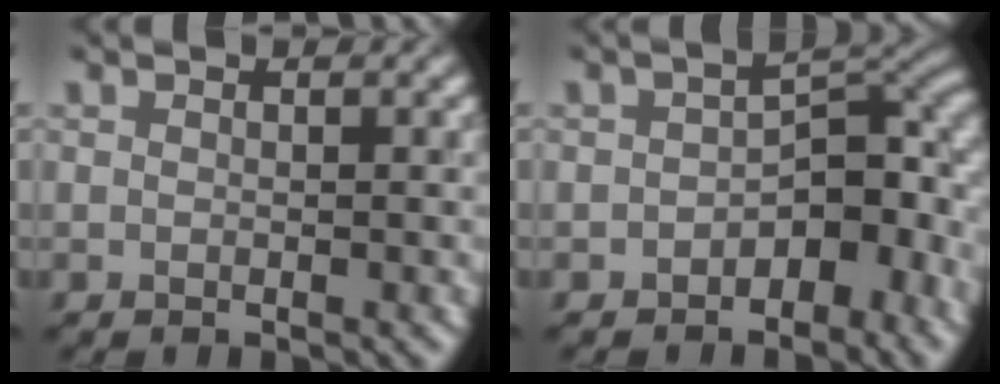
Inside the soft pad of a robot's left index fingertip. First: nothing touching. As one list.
[{"total": 6.5, "force": [-2.6, 3.8, 4.6], "torque": [-0.042, 0.009, -0.052]}]